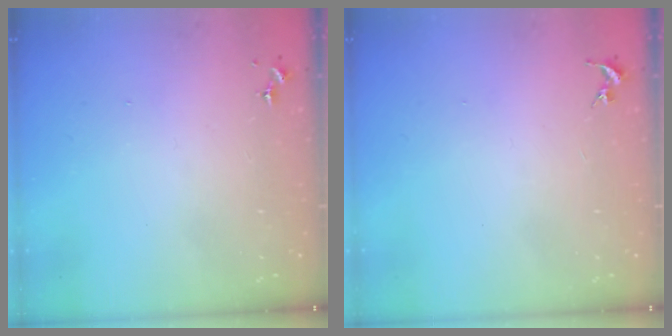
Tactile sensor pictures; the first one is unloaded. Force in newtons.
{"total": 0.0}